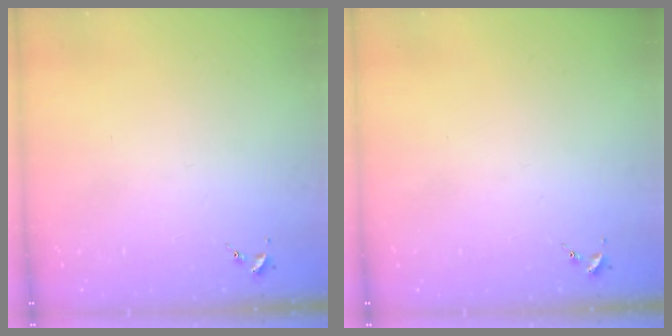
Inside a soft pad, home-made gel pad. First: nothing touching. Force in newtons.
{"total": 0.0}